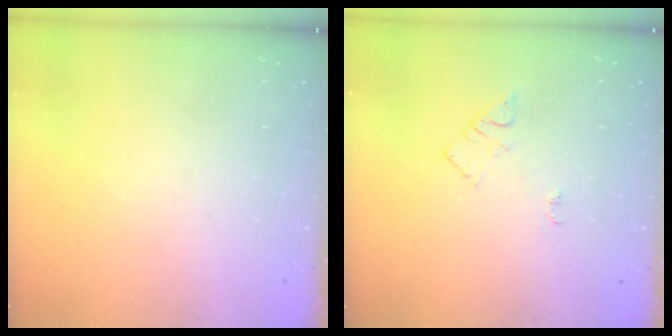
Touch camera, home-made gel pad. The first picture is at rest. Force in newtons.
{"total": 4.0, "press": 3.9, "slide": 0.6}